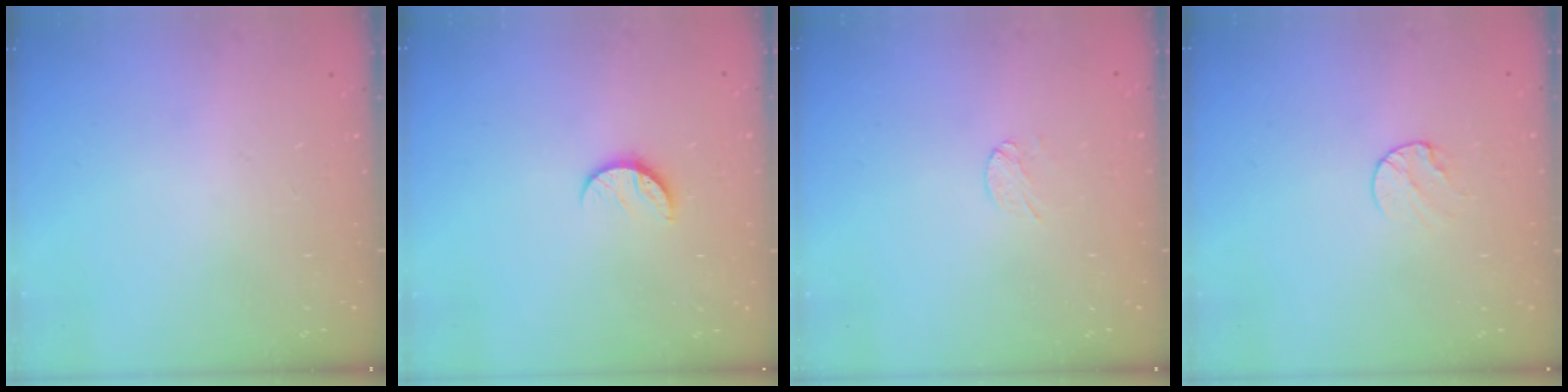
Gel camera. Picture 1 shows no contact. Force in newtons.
{"total": 6.4, "press": 6.3, "slide": 0.6}
{"total": 3.0, "press": 3.0, "slide": 0.2}
{"total": 6.0, "press": 6.0, "slide": 0.6}